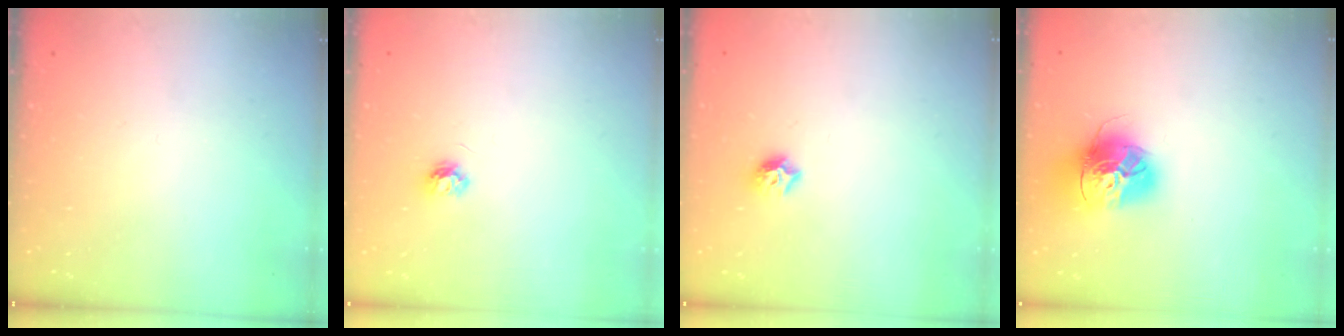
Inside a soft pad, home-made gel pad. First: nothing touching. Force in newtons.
{"total": 3.8, "press": 3.8, "slide": 0.5}
{"total": 6.4, "press": 6.4, "slide": 0.8}
{"total": 16.8, "press": 16.7, "slide": 1.5}